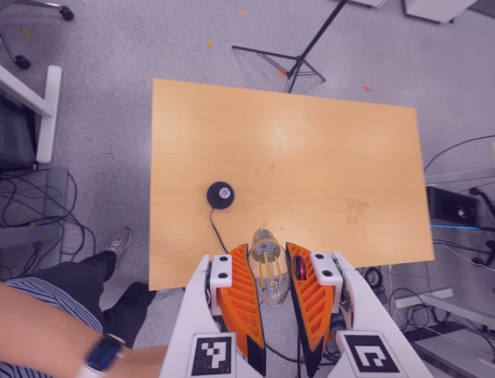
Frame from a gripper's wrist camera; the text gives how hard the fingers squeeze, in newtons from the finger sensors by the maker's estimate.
{"total": 21.5, "left": 25.8, "right": 17.1}